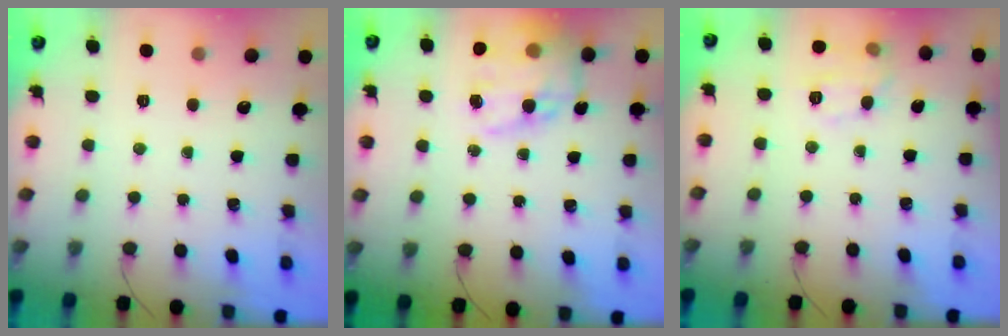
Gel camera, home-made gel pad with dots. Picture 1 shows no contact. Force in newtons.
{"total": 18.2, "press": 17.8, "slide": 3.9}
{"total": 7.2, "press": 7.1, "slide": 1.1}